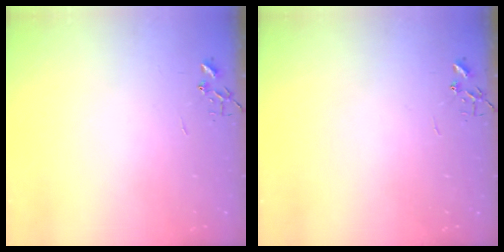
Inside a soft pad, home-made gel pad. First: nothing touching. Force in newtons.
{"total": 0.0}